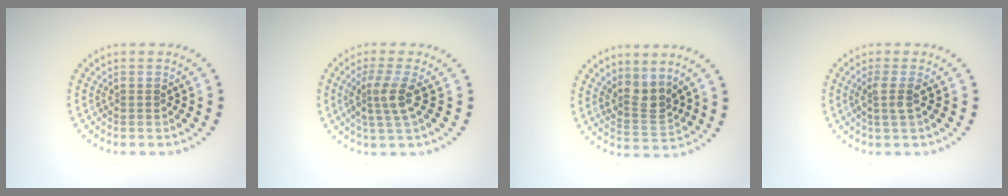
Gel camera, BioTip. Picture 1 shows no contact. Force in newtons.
{"total": 3.0, "press": 2.3, "slide": 1.9}
{"total": 2.7, "press": 2.1, "slide": 1.7}
{"total": 1.9, "press": 1.4, "slide": 1.2}